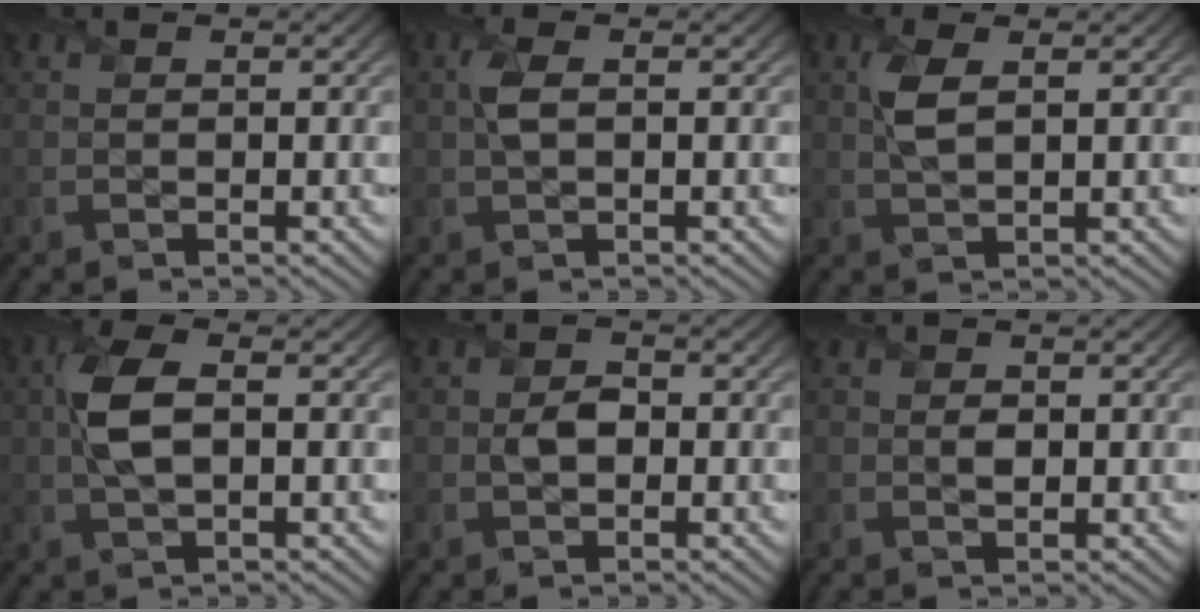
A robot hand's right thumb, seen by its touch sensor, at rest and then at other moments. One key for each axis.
{"total": 2.6, "fx": 0.3, "fy": 1.0, "fz": 2.3, "tx": -0.060, "ty": 0.003, "tz": 0.006}
{"total": 3.6, "fx": 1.0, "fy": 1.4, "fz": 3.1, "tx": -0.078, "ty": 0.001, "tz": 0.021}
{"total": 5.5, "fx": 0.5, "fy": 2.3, "fz": 5.0, "tx": -0.120, "ty": 0.004, "tz": 0.007}
{"total": 1.9, "fx": -0.2, "fy": 1.4, "fz": 1.3, "tx": -0.024, "ty": -0.004, "tz": -0.004}
{"total": 0.8, "fx": 0.2, "fy": 0.6, "fz": 0.6, "tx": -0.009, "ty": -0.007, "tz": 0.005}